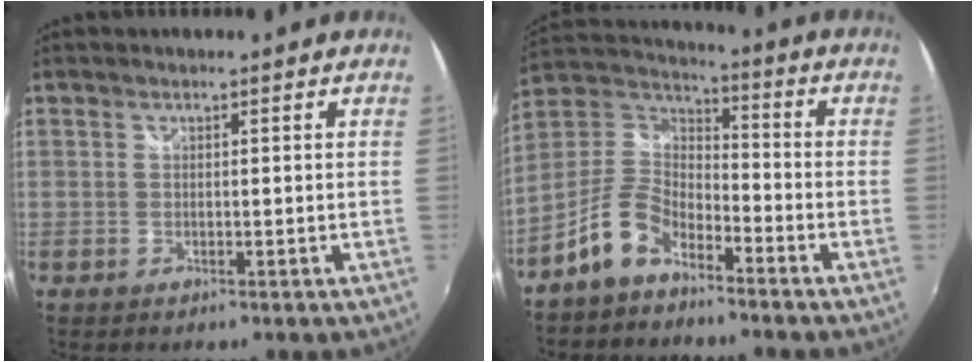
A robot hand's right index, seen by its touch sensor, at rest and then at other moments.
{"total": 9.9, "force": [-6.3, 4.9, 5.8], "torque": [-0.131, 0.023, -0.128]}